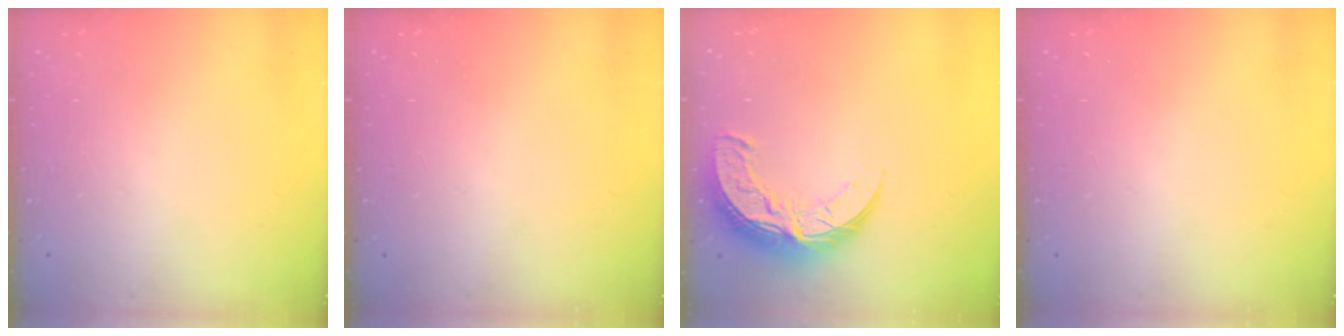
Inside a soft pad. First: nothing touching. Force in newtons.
{"total": 0.0}
{"total": 11.4, "press": 11.3, "slide": 0.8}
{"total": 0.0}